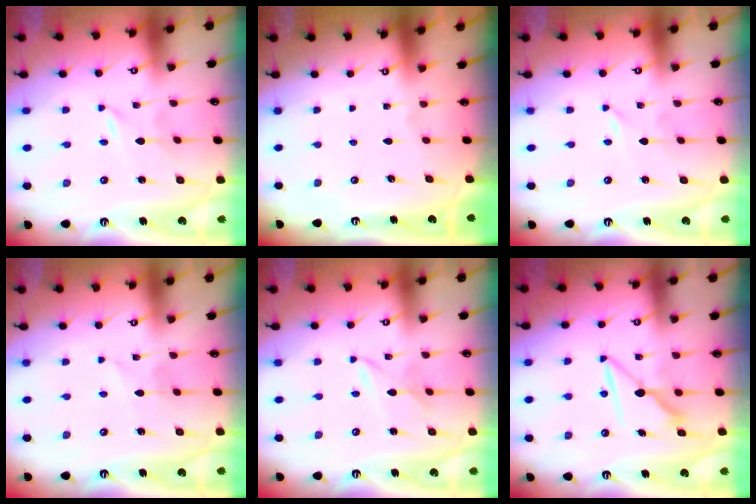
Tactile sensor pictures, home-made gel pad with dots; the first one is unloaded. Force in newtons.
{"total": 0.0}
{"total": 0.0}
{"total": 1.7, "press": 1.7, "slide": 0.2}
{"total": 2.9, "press": 2.9, "slide": 0.3}
{"total": 9.1, "press": 9.1, "slide": 0.5}